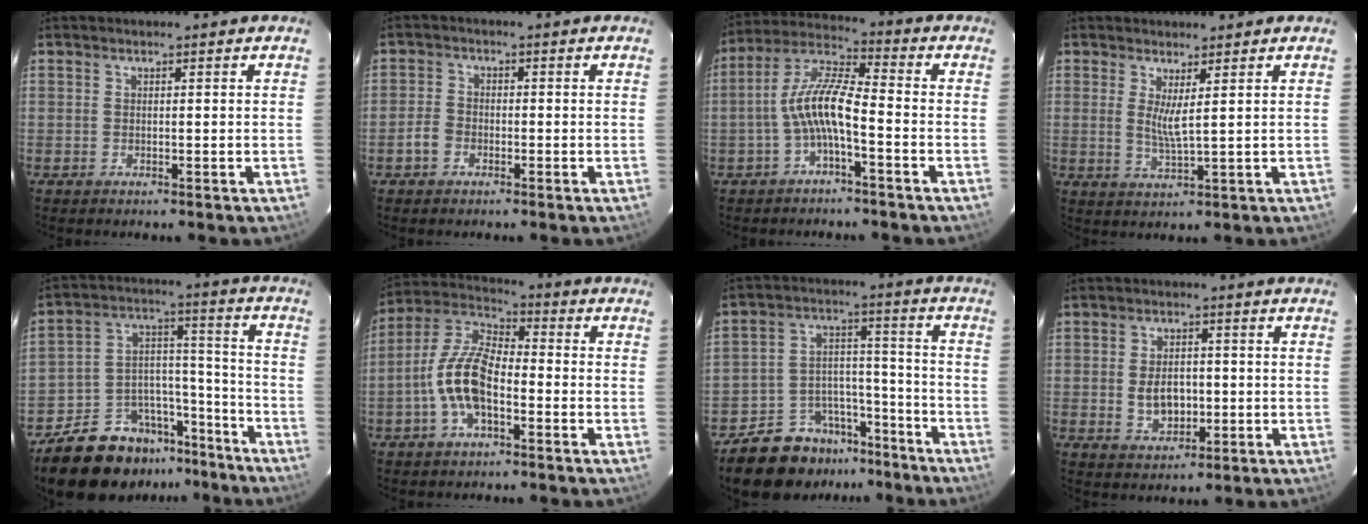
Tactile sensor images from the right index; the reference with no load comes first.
{"total": 3.2, "force": [-1.8, 2.4, 1.2], "torque": [-0.029, 0.007, -0.034]}
{"total": 8.8, "force": [-3.0, 1.8, 8.1], "torque": [-0.181, 0.017, -0.058]}
{"total": 3.5, "force": [1.4, -0.1, 3.3], "torque": [-0.062, -0.014, 0.022]}
{"total": 17.6, "force": [-13.8, 9.2, 5.8], "torque": [-0.121, 0.059, -0.202]}
{"total": 11.5, "force": [-3.5, 5.1, 9.7], "torque": [-0.209, 0.013, -0.070]}
{"total": 13.3, "force": [-10.4, 7.6, 3.2], "torque": [-0.069, 0.053, -0.149]}
{"total": 6.2, "force": [-0.7, 4.3, 4.5], "torque": [-0.084, -0.002, -0.003]}